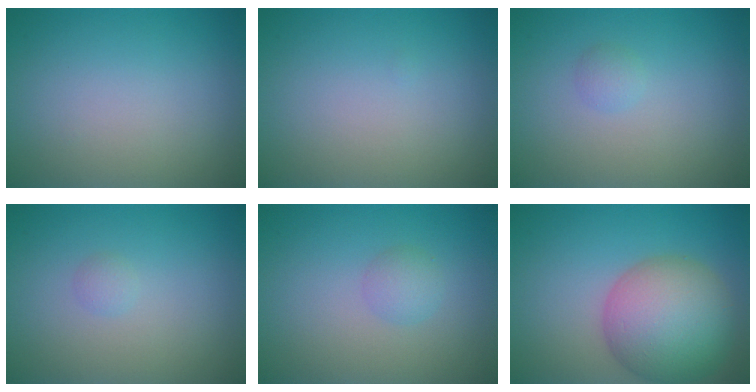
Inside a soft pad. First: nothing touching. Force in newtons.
{"total": 0.0}
{"total": 0.9, "press": 0.9, "slide": 0.0}
{"total": 0.7, "press": 0.7, "slide": 0.0}
{"total": 1.5, "press": 1.5, "slide": 0.1}
{"total": 9.3, "press": 9.3, "slide": 0.2}